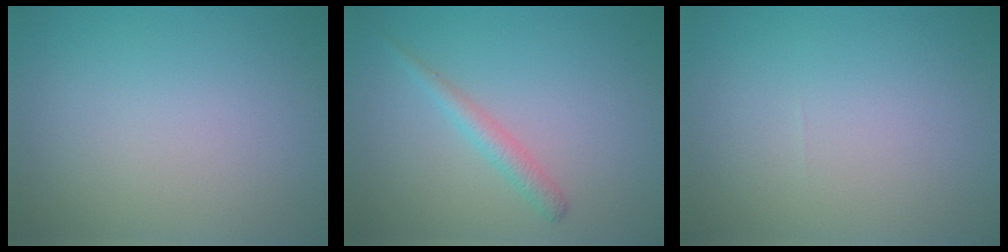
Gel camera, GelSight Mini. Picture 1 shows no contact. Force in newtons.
{"total": 1.8, "press": 1.8, "slide": 0.1}
{"total": 0.0}